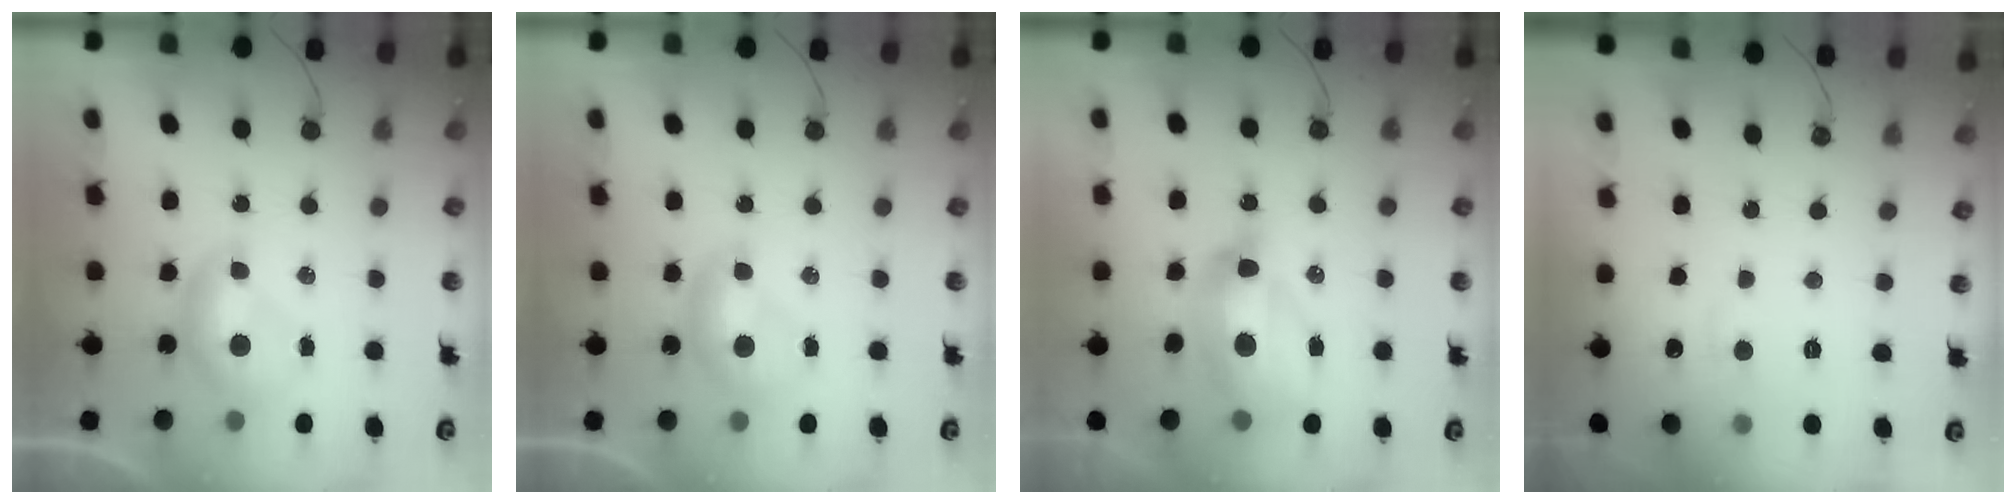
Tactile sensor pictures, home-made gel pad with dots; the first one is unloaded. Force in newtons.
{"total": 0.0}
{"total": 9.3, "press": 9.2, "slide": 1.2}
{"total": 0.9, "press": 0.5, "slide": 0.8}